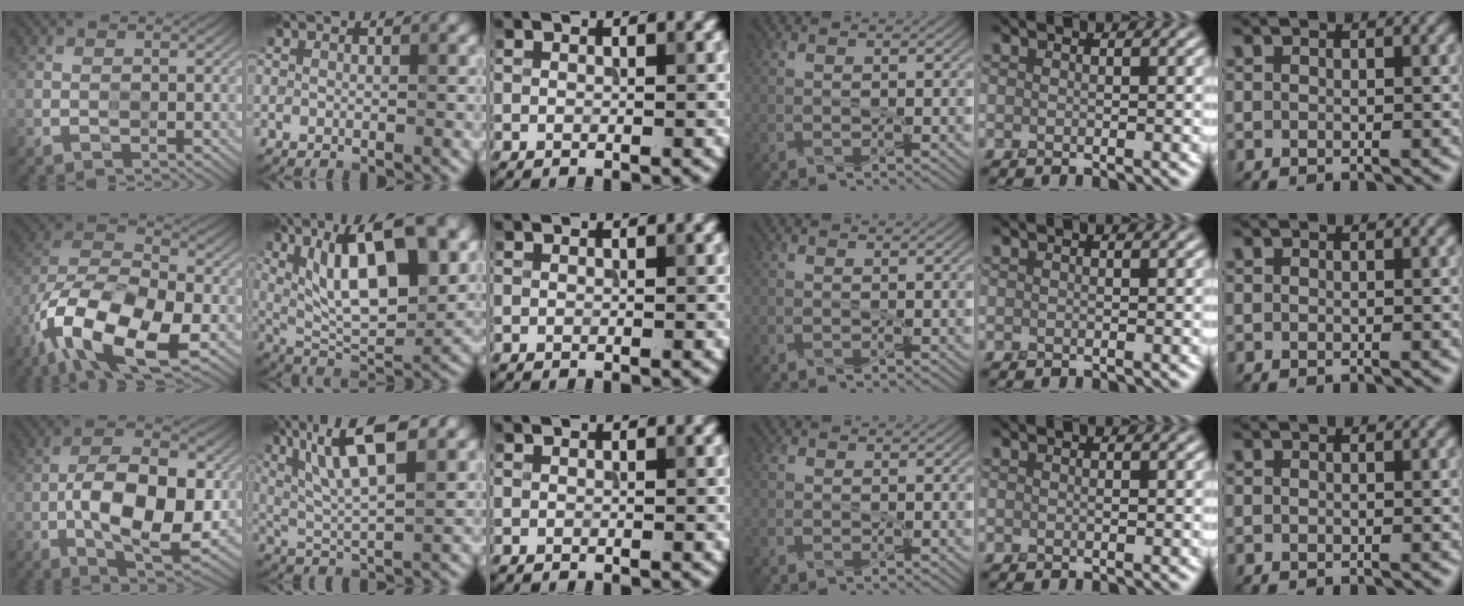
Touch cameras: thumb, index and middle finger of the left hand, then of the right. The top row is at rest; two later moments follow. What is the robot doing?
{"motion": "peel", "object": "sticker"}